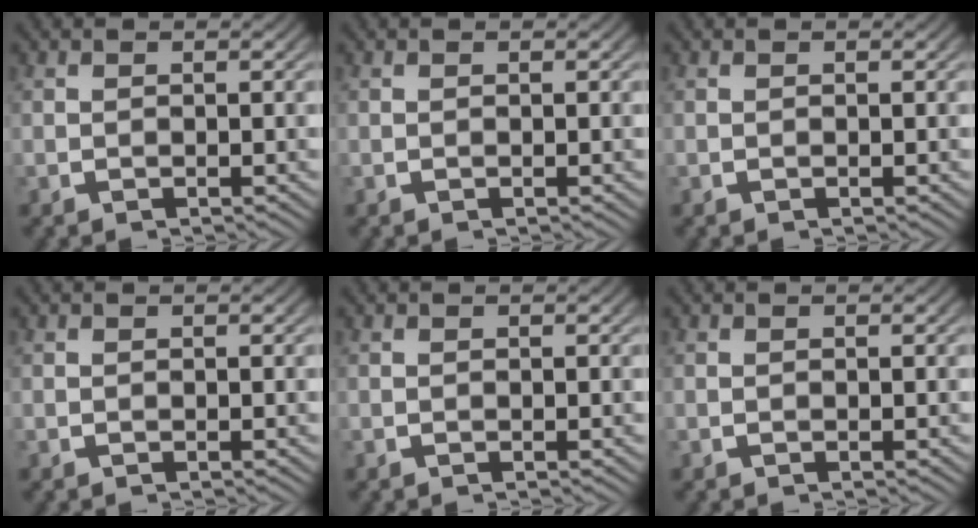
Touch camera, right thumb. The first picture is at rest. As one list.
[{"total": 0.0}, {"total": 0.0}, {"total": 0.0}, {"total": 0.0}, {"total": 0.0}]